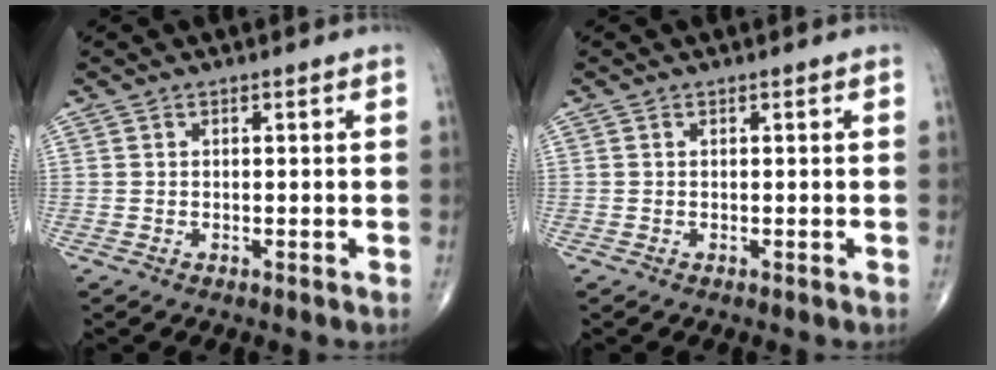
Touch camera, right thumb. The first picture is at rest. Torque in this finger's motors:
{"motor_torque": [-0.48, 0.32, 0.04, 0.07, -0.03]}